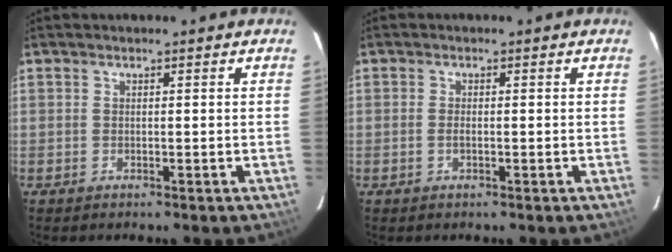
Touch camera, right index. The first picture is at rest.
{"total": 1.1, "force": [-0.3, 0.5, 0.9], "torque": [-0.022, 0.000, -0.007]}